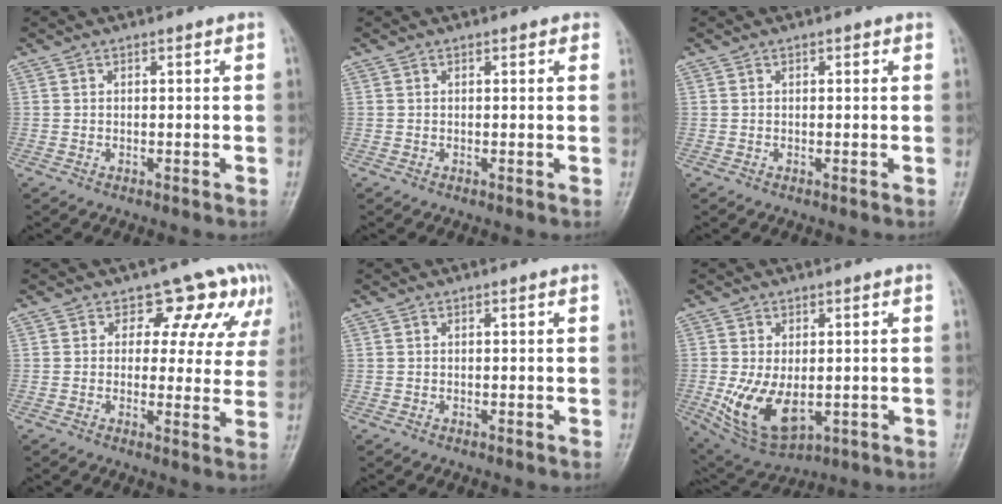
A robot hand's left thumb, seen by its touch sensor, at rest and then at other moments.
{"total": 1.0, "force": [0.6, 0.5, 0.5], "torque": [0.000, -0.001, 0.002]}
{"total": 0.7, "force": [0.4, 0.5, 0.4], "torque": [-0.001, -0.001, 0.002]}
{"total": 9.0, "force": [5.6, 6.1, 3.5], "torque": [0.006, -0.022, 0.049]}
{"total": 0.0}
{"total": 11.1, "force": [-1.7, 6.5, 8.8], "torque": [-0.158, -0.014, -0.010]}